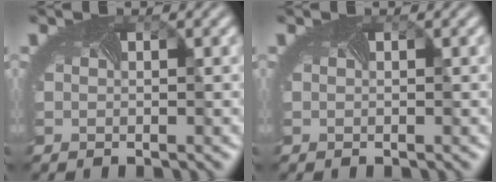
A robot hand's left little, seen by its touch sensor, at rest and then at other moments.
{"total": 0.0}